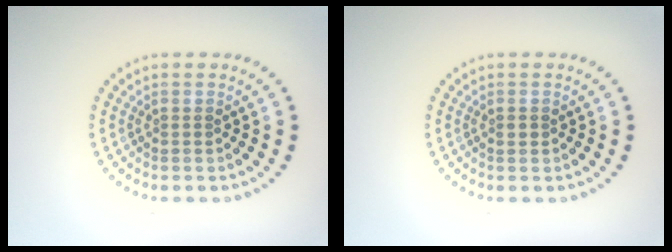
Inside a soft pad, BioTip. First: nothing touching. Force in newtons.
{"total": 0.7, "press": 0.7, "slide": 0.1}